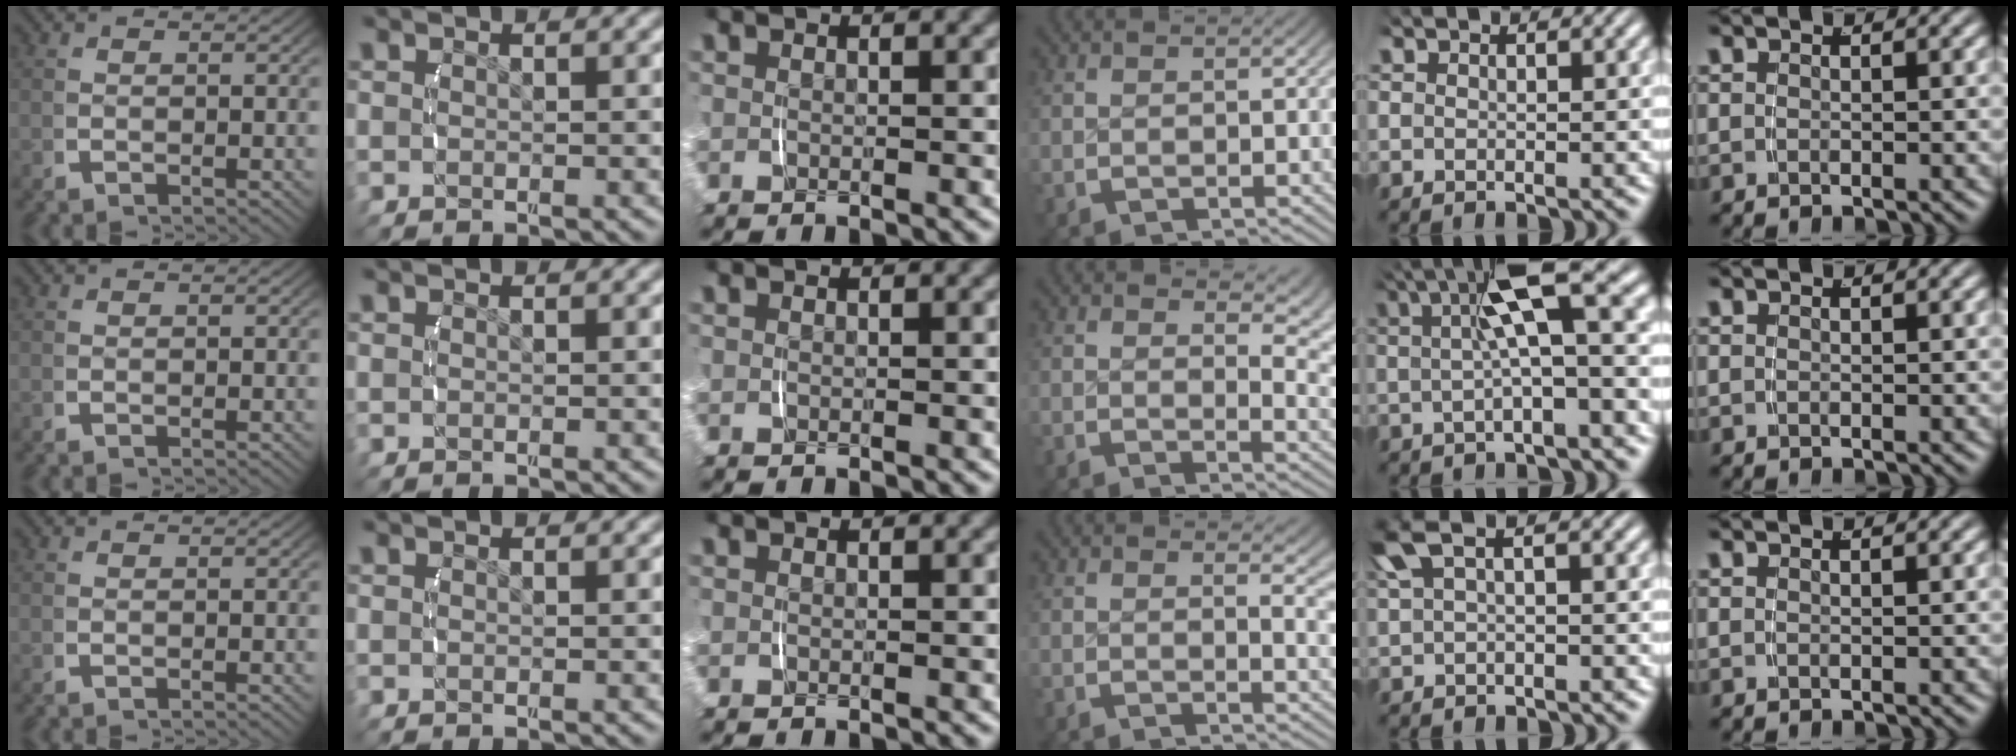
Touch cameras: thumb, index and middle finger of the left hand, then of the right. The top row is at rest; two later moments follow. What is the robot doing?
{"motion": "lift_and_place", "object": "measuring cup"}